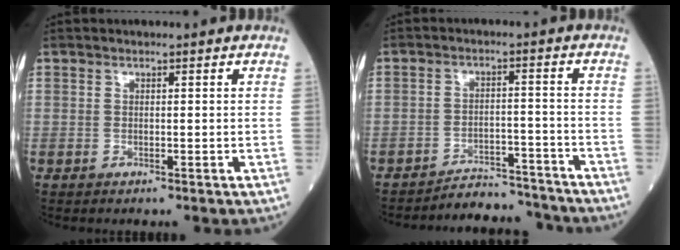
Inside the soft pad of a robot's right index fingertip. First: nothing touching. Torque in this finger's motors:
{"motor_torque": [-0.13, -0.06, -0.28, -0.14]}